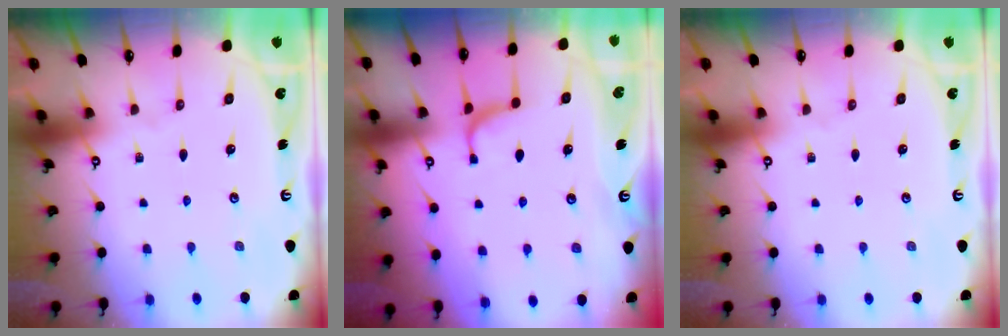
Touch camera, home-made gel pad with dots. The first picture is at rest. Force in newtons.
{"total": 1.9, "press": 1.8, "slide": 0.6}
{"total": 0.0}